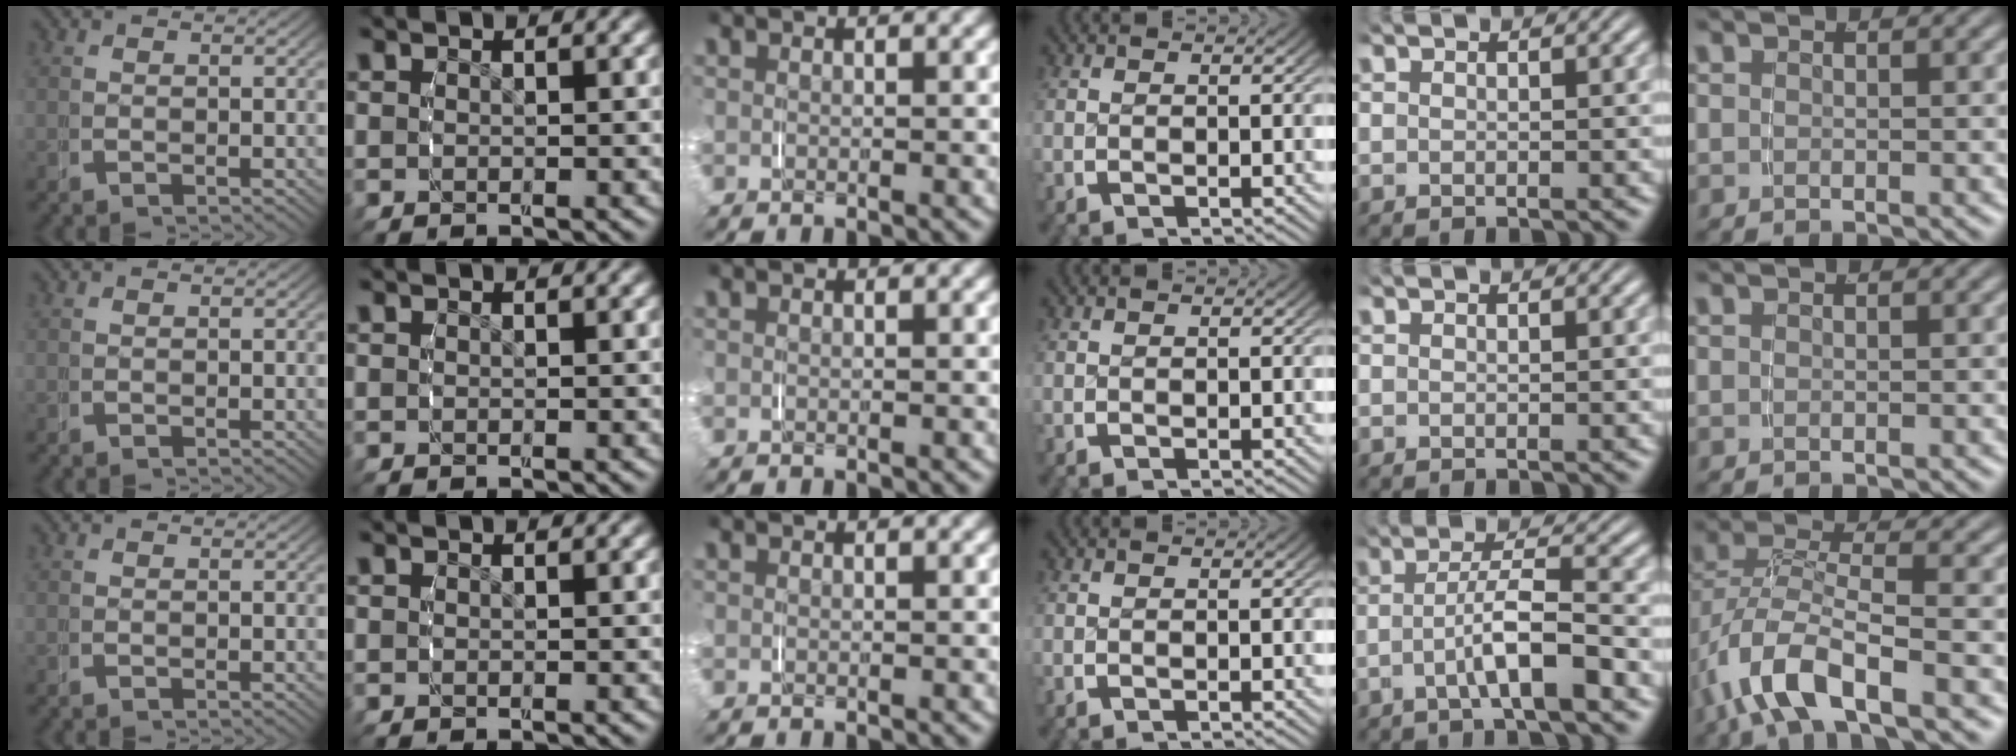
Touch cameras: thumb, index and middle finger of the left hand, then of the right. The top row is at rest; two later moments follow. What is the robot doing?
{"motion": "grasp_and_lifting", "object": "string"}